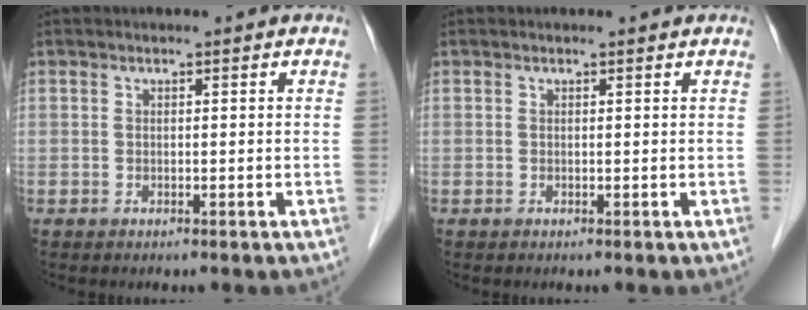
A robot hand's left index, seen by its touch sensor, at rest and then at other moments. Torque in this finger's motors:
{"motor_torque": [0.09, -0.05, -0.10, -0.07]}